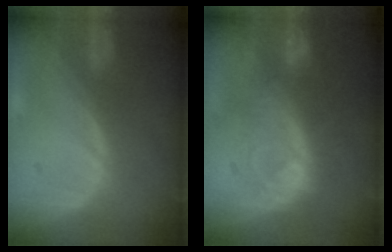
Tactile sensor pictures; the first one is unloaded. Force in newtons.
{"total": 8.1, "press": 7.5, "slide": 3.1}